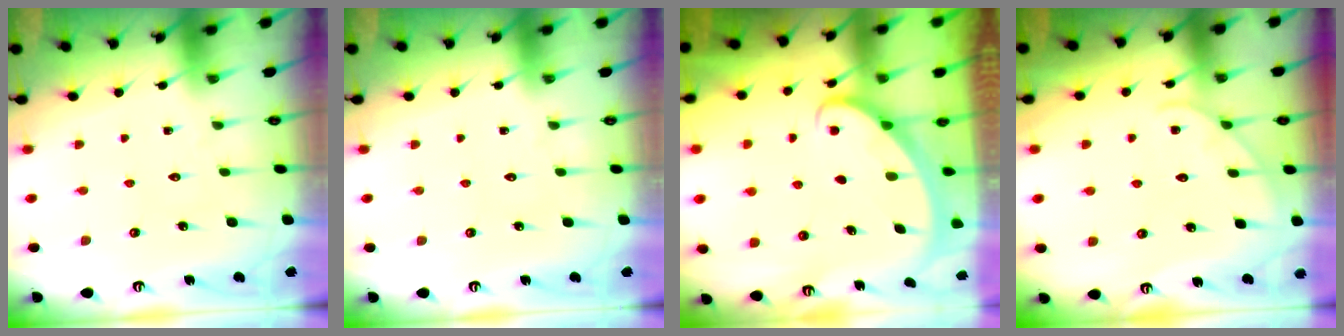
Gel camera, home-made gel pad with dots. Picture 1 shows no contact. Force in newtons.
{"total": 0.0}
{"total": 2.2, "press": 2.2, "slide": 0.4}
{"total": 4.9, "press": 4.9, "slide": 0.4}